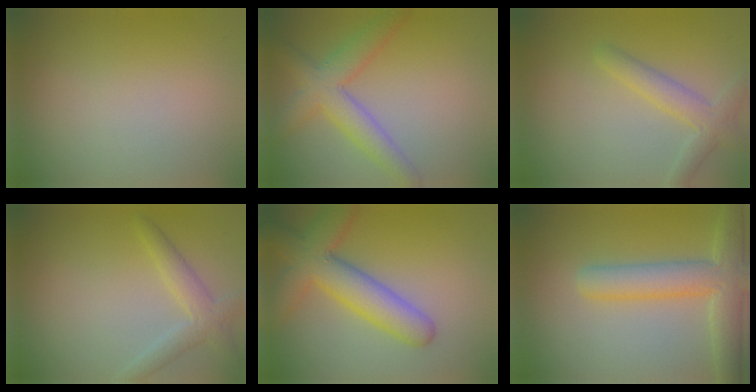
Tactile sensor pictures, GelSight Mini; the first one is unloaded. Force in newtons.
{"total": 4.9, "press": 4.9, "slide": 0.3}
{"total": 2.8, "press": 2.8, "slide": 0.1}
{"total": 2.7, "press": 2.7, "slide": 0.3}
{"total": 7.0, "press": 7.0, "slide": 0.3}
{"total": 5.9, "press": 5.9, "slide": 0.3}